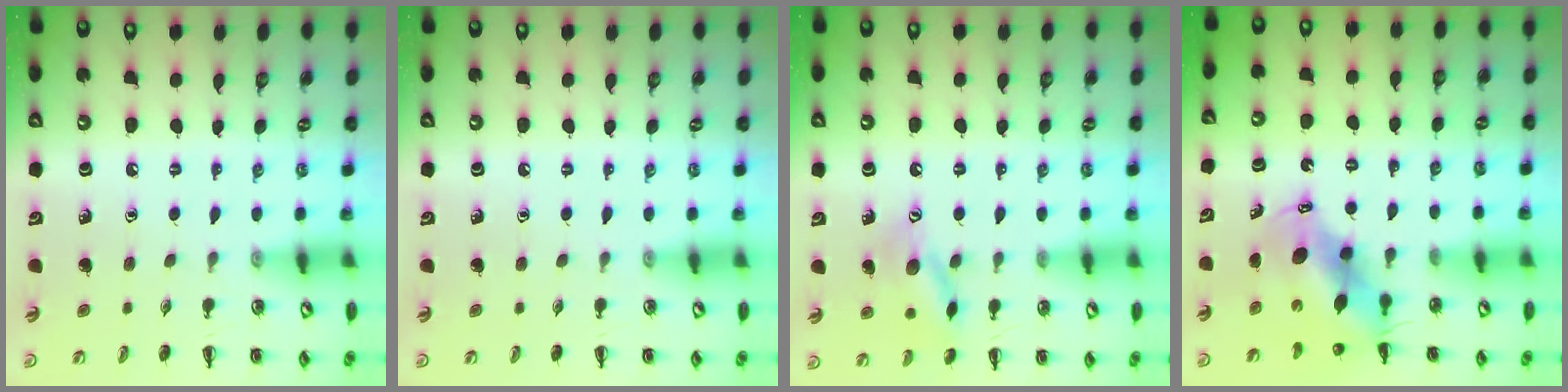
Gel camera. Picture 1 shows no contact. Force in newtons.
{"total": 0.0}
{"total": 12.4, "press": 12.4, "slide": 0.8}
{"total": 10.2, "press": 9.8, "slide": 2.8}